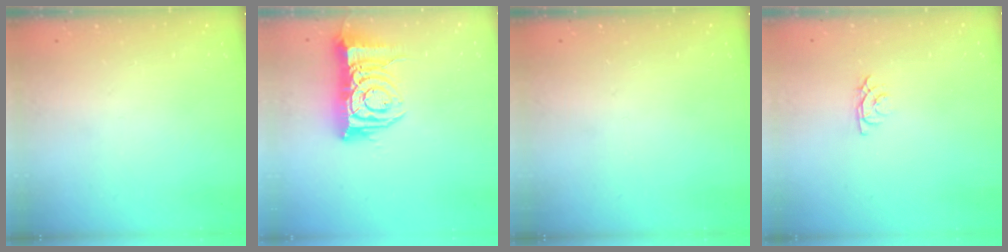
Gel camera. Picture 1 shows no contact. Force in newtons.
{"total": 11.3, "press": 11.2, "slide": 1.4}
{"total": 0.0}
{"total": 3.0, "press": 3.0, "slide": 0.5}